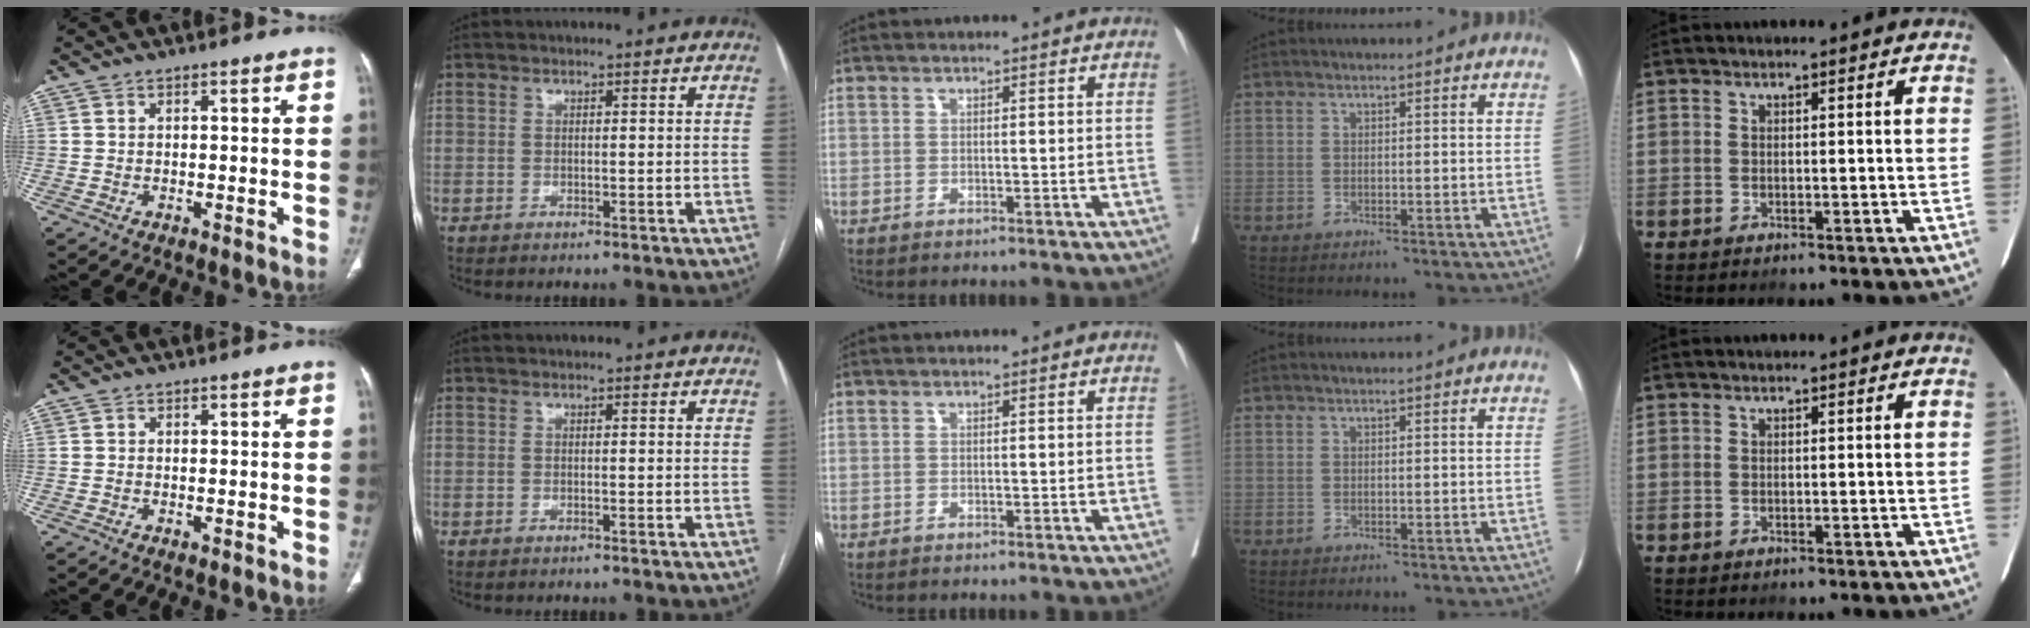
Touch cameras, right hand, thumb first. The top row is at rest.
{}